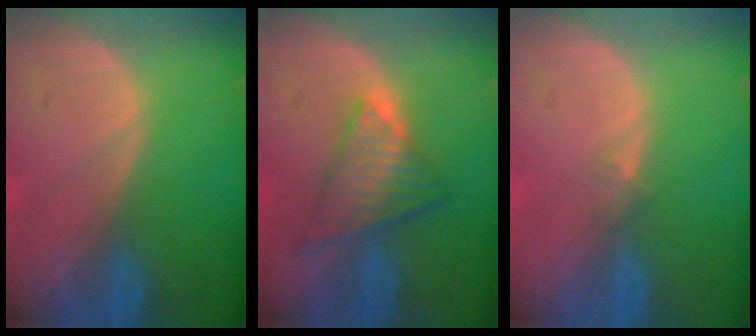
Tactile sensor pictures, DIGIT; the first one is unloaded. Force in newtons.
{"total": 6.8, "press": 6.5, "slide": 2.2}
{"total": 0.9, "press": 0.7, "slide": 0.6}